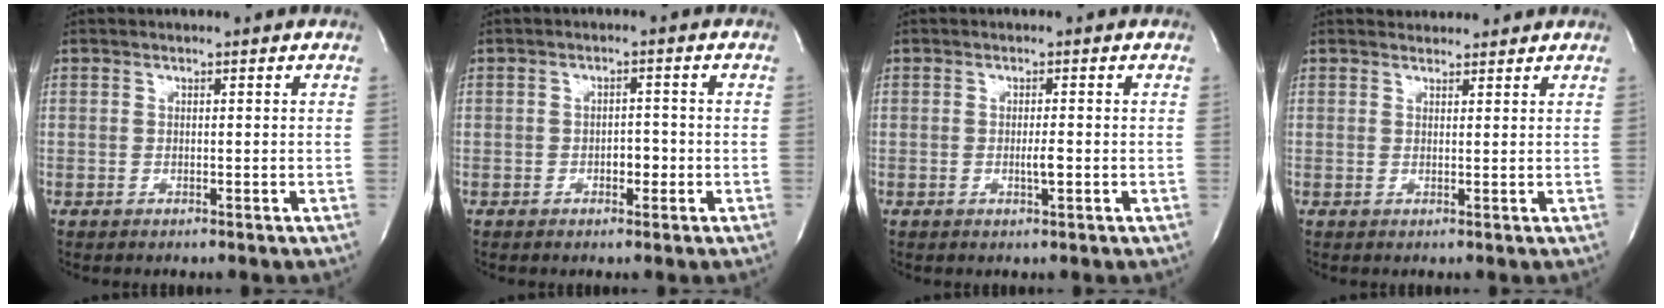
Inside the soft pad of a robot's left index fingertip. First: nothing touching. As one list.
[{"total": 2.3, "force": [-0.9, 1.3, 1.6], "torque": [-0.019, 0.006, -0.015]}, {"total": 1.6, "force": [-0.5, 0.1, 1.6], "torque": [-0.030, -0.002, -0.009]}, {"total": 2.7, "force": [2.6, 0.6, 0.1], "torque": [-0.006, 0.016, 0.039]}]